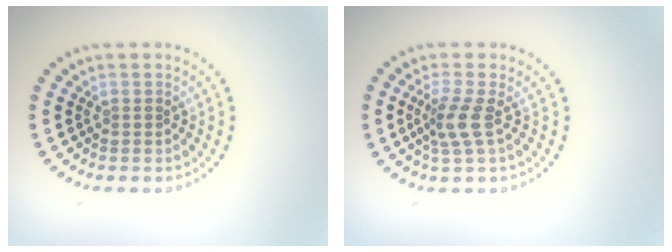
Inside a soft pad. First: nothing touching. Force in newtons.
{"total": 2.5, "press": 1.9, "slide": 1.6}